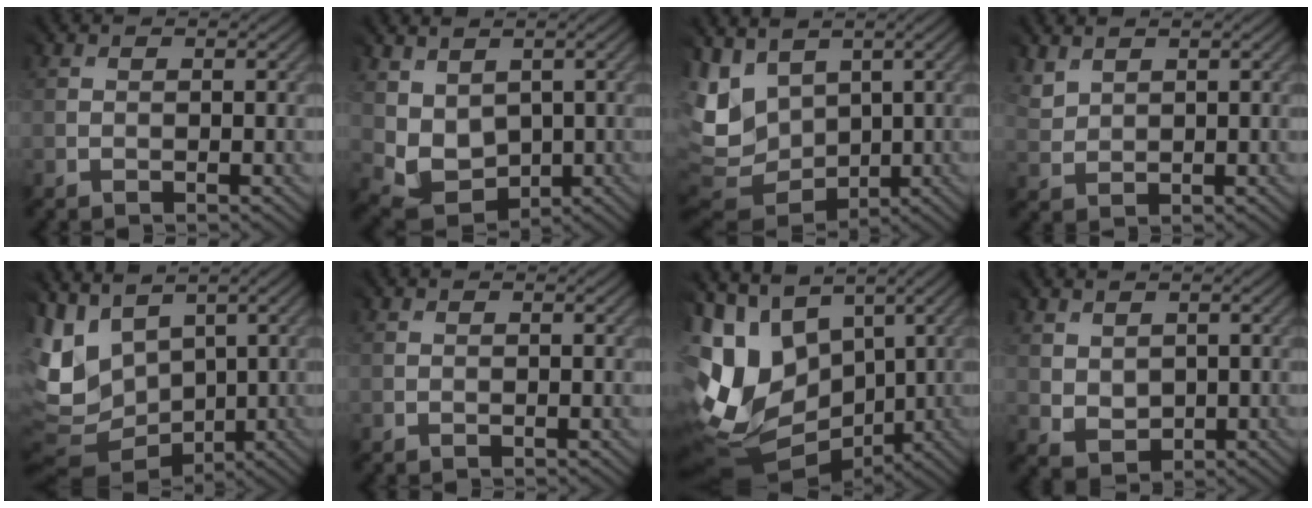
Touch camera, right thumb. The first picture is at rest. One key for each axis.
{"total": 4.2, "fx": 1.3, "fy": 3.6, "fz": 1.7, "tx": -0.083, "ty": -0.014, "tz": 0.028}
{"total": 10.3, "fx": 2.8, "fy": 8.4, "fz": 5.3, "tx": -0.200, "ty": -0.017, "tz": 0.094}
{"total": 2.5, "fx": 2.3, "fy": 0.9, "fz": -0.5, "tx": -0.011, "ty": 0.002, "tz": 0.052}
{"total": 9.3, "fx": 1.9, "fy": 7.7, "fz": 4.9, "tx": -0.187, "ty": -0.017, "tz": 0.082}
{"total": 0.0}
{"total": 14.6, "fx": 1.3, "fy": 10.5, "fz": 10.0, "tx": -0.240, "ty": -0.018, "tz": 0.052}
{"total": 2.2, "fx": 1.3, "fy": 1.7, "fz": 0.2, "tx": -0.032, "ty": -0.006, "tz": 0.028}